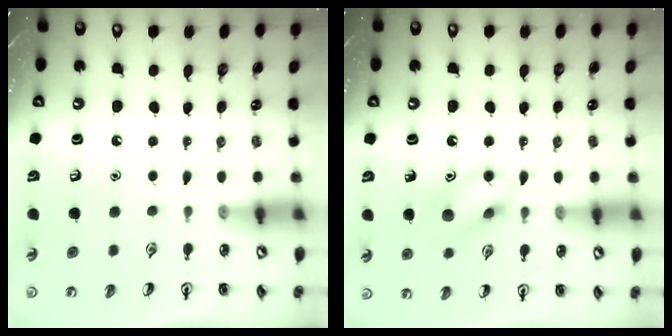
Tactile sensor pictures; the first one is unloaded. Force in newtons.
{"total": 10.5, "press": 10.5, "slide": 0.7}